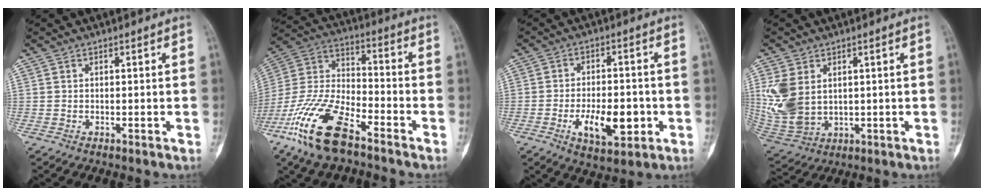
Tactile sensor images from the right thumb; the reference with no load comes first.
{"total": 18.1, "force": [-11.1, 6.8, 12.6], "torque": [-0.267, 0.043, -0.218]}
{"total": 10.8, "force": [-3.2, 5.2, 9.0], "torque": [-0.131, 0.012, -0.045]}
{"total": 11.3, "force": [2.4, 7.8, 7.8], "torque": [-0.166, -0.013, 0.068]}